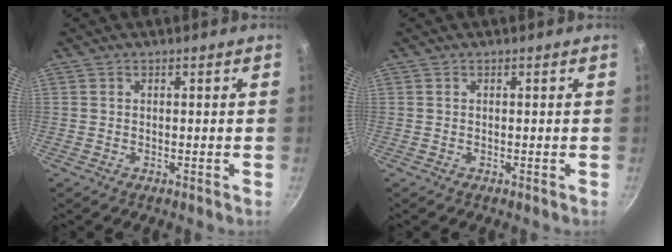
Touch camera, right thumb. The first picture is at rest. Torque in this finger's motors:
{"motor_torque": [-0.11, 0.02, -0.04, -0.08, 0.02]}